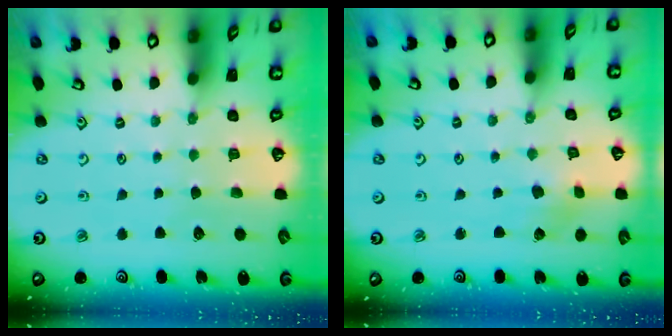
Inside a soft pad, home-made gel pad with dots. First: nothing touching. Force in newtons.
{"total": 2.3, "press": 2.3, "slide": 0.4}